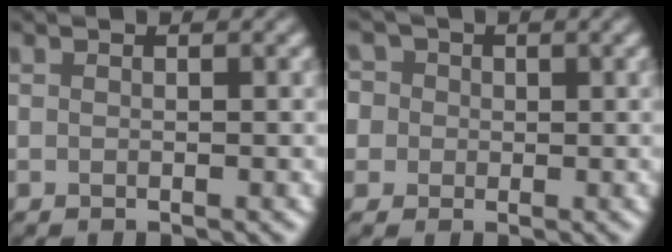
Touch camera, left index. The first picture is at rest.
{"total": 7.1, "force": [2.7, 5.6, 3.4], "torque": [-0.055, 0.036, 0.003]}